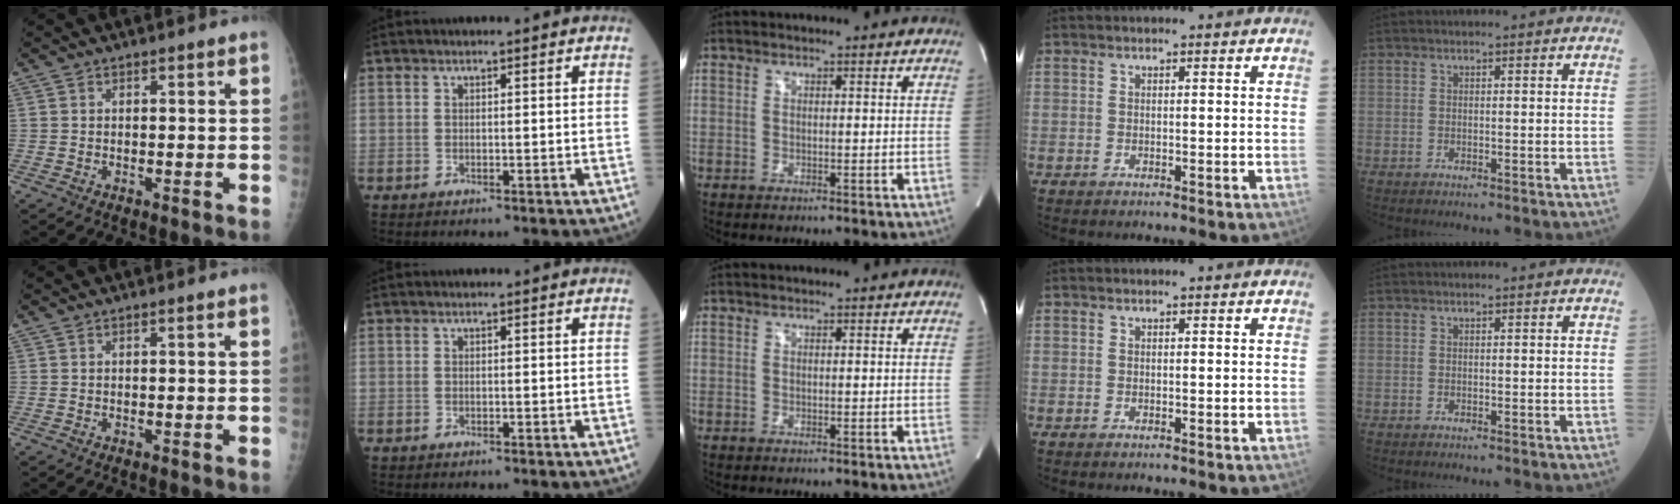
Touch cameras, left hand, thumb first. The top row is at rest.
{}